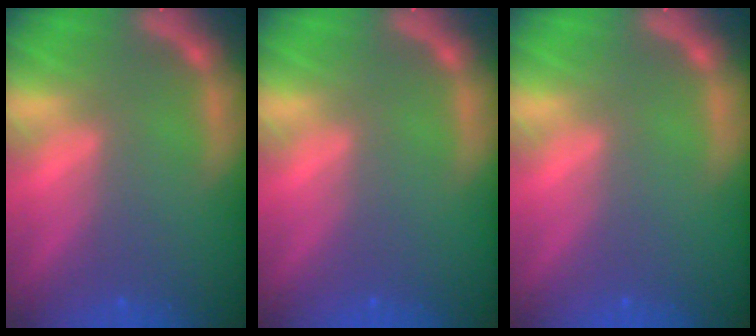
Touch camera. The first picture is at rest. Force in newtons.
{"total": 0.0}
{"total": 0.0}